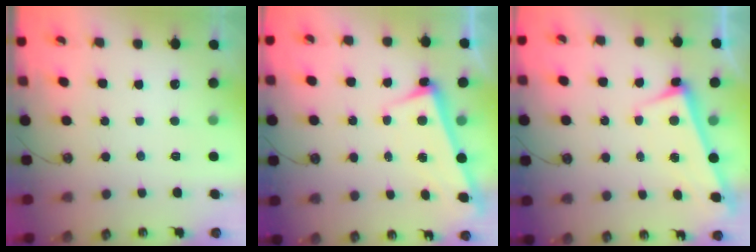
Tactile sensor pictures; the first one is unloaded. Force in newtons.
{"total": 2.6, "press": 2.5, "slide": 0.7}
{"total": 2.9, "press": 2.8, "slide": 0.6}